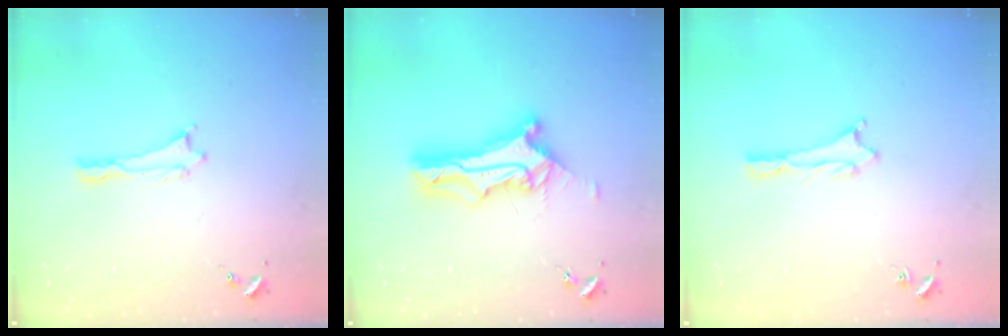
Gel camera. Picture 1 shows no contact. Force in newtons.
{"total": 10.8, "press": 10.7, "slide": 0.9}
{"total": 0.9, "press": 0.8, "slide": 0.1}